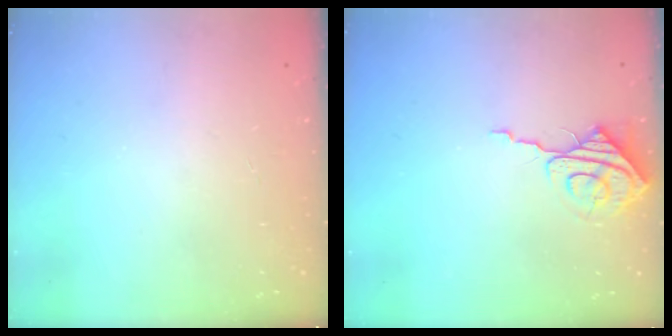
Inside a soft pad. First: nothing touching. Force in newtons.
{"total": 8.9, "press": 8.9, "slide": 0.4}